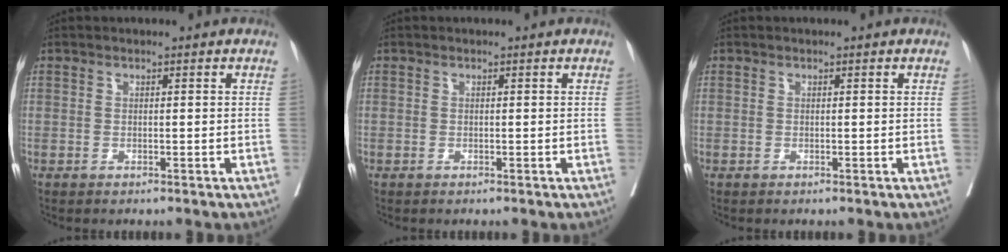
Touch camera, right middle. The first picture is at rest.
{"total": 0.0}
{"total": 0.0}